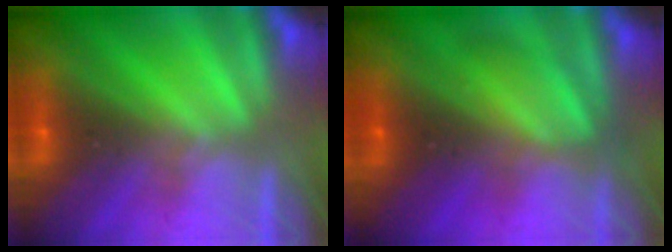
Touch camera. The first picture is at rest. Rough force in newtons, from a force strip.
{"total": 3.2}